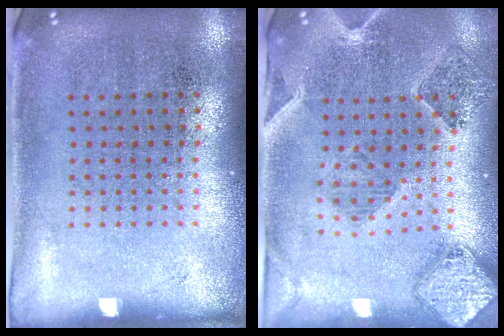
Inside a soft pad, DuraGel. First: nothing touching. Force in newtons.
{"total": 1.5, "press": 1.5, "slide": 0.2}